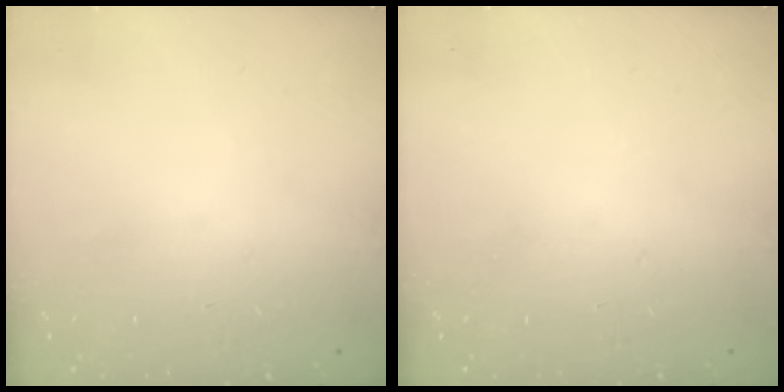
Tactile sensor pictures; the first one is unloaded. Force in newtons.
{"total": 0.0}